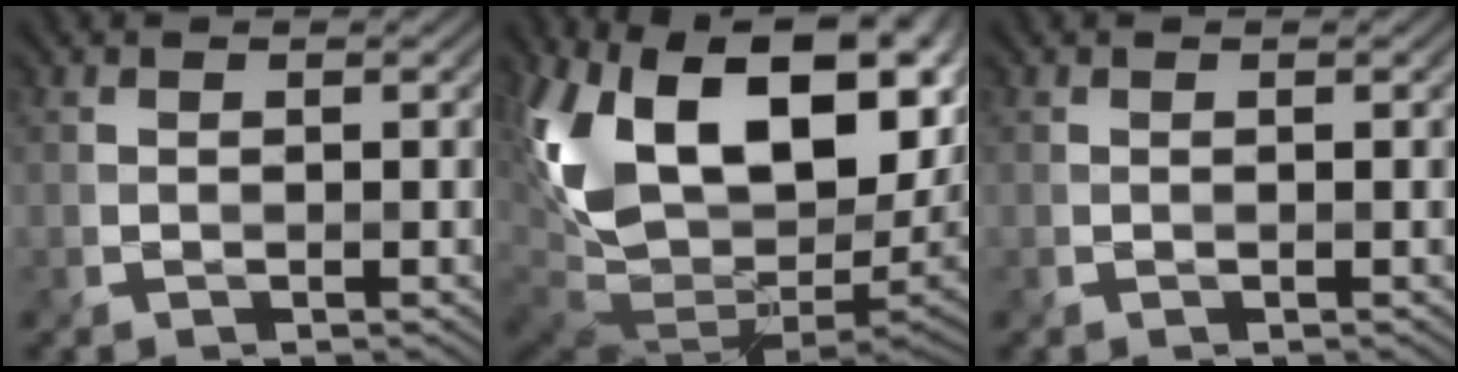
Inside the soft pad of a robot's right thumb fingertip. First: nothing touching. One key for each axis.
{"total": 21.1, "fx": 4.6, "fy": 12.5, "fz": 16.4, "tx": -0.297, "ty": -0.005, "tz": 0.123}
{"total": 0.0}